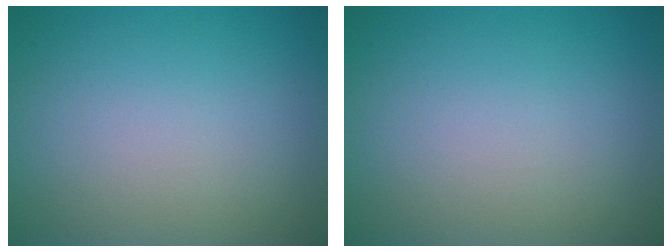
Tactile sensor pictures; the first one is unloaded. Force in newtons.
{"total": 0.0}